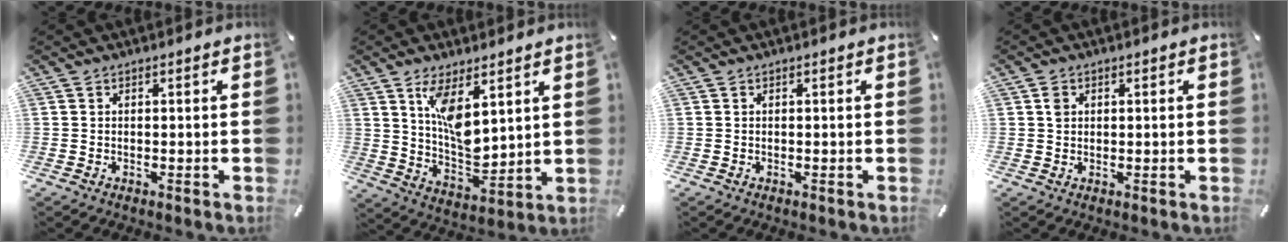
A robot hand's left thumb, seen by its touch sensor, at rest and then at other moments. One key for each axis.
{"total": 10.7, "fx": 5.3, "fy": 5.4, "fz": 7.6, "tx": -0.140, "ty": -0.031, "tz": 0.094}
{"total": 0.0}
{"total": 1.4, "fx": 0.4, "fy": 1.3, "fz": 0.5, "tx": -0.003, "ty": 0.003, "tz": 0.004}